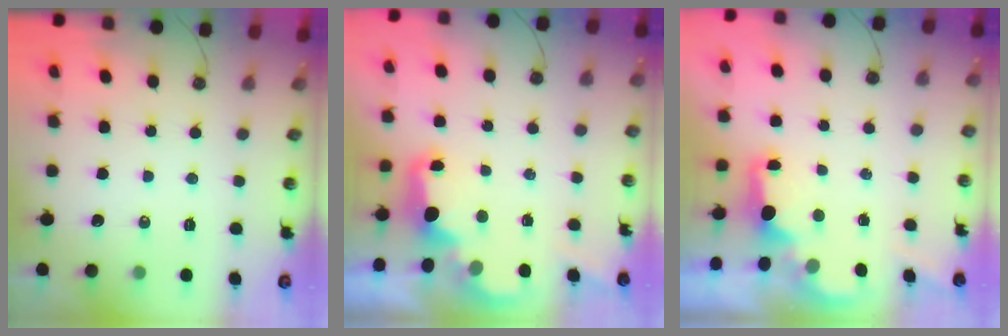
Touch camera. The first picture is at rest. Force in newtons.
{"total": 2.9, "press": 2.8, "slide": 0.9}
{"total": 1.8, "press": 1.6, "slide": 0.7}